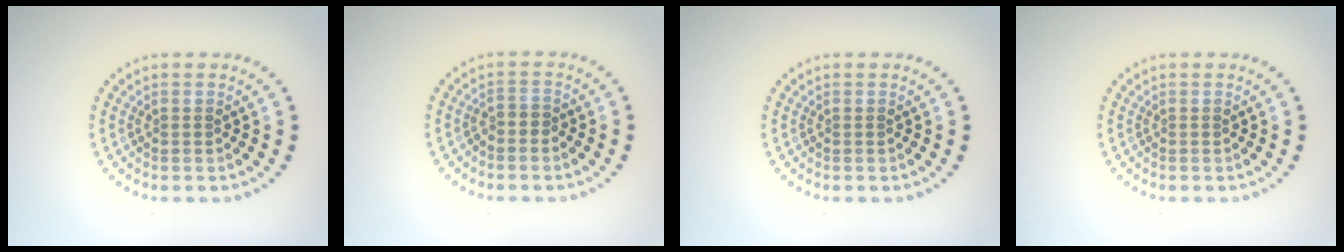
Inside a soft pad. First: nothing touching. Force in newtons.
{"total": 0.8, "press": 0.5, "slide": 0.6}
{"total": 0.0}
{"total": 0.0}